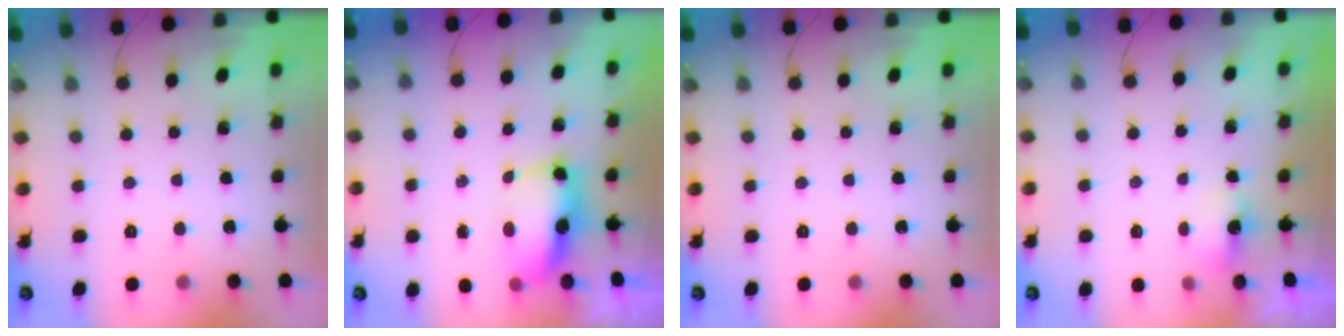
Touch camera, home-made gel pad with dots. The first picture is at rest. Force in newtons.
{"total": 7.1, "press": 7.0, "slide": 1.1}
{"total": 0.0}
{"total": 2.0, "press": 1.8, "slide": 0.8}